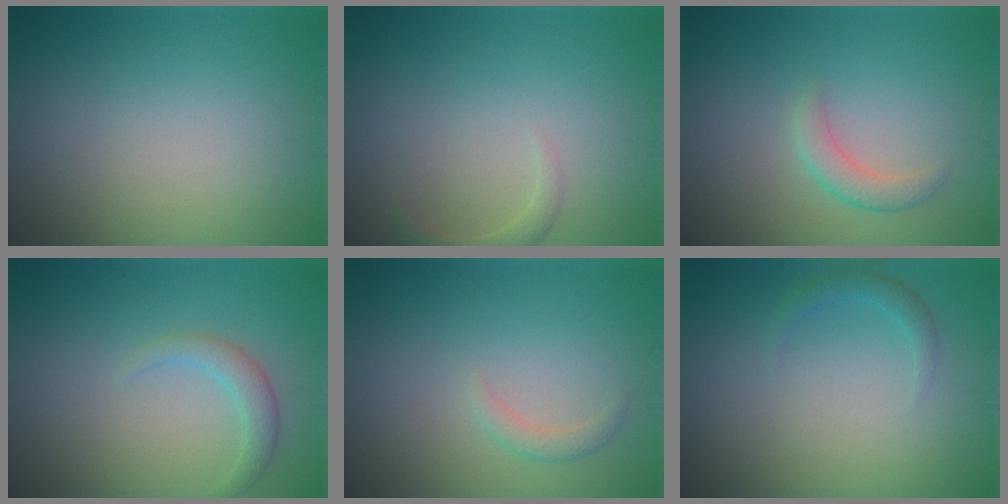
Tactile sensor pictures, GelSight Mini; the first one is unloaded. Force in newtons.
{"total": 1.4, "press": 1.4, "slide": 0.1}
{"total": 1.9, "press": 1.9, "slide": 0.1}
{"total": 2.0, "press": 2.0, "slide": 0.2}
{"total": 1.1, "press": 1.1, "slide": 0.1}
{"total": 1.3, "press": 1.3, "slide": 0.1}